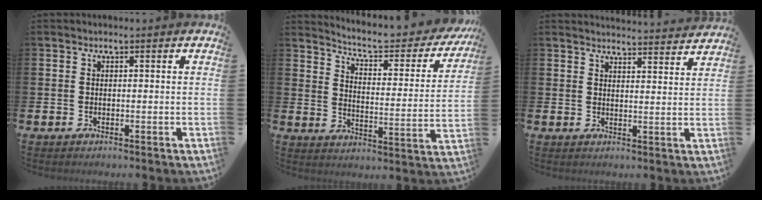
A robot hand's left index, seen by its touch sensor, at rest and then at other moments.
{"total": 5.7, "force": [5.0, 1.3, 2.3], "torque": [-0.064, -0.039, 0.077]}
{"total": 3.9, "force": [3.9, -0.2, 0.0], "torque": [0.003, -0.033, 0.067]}